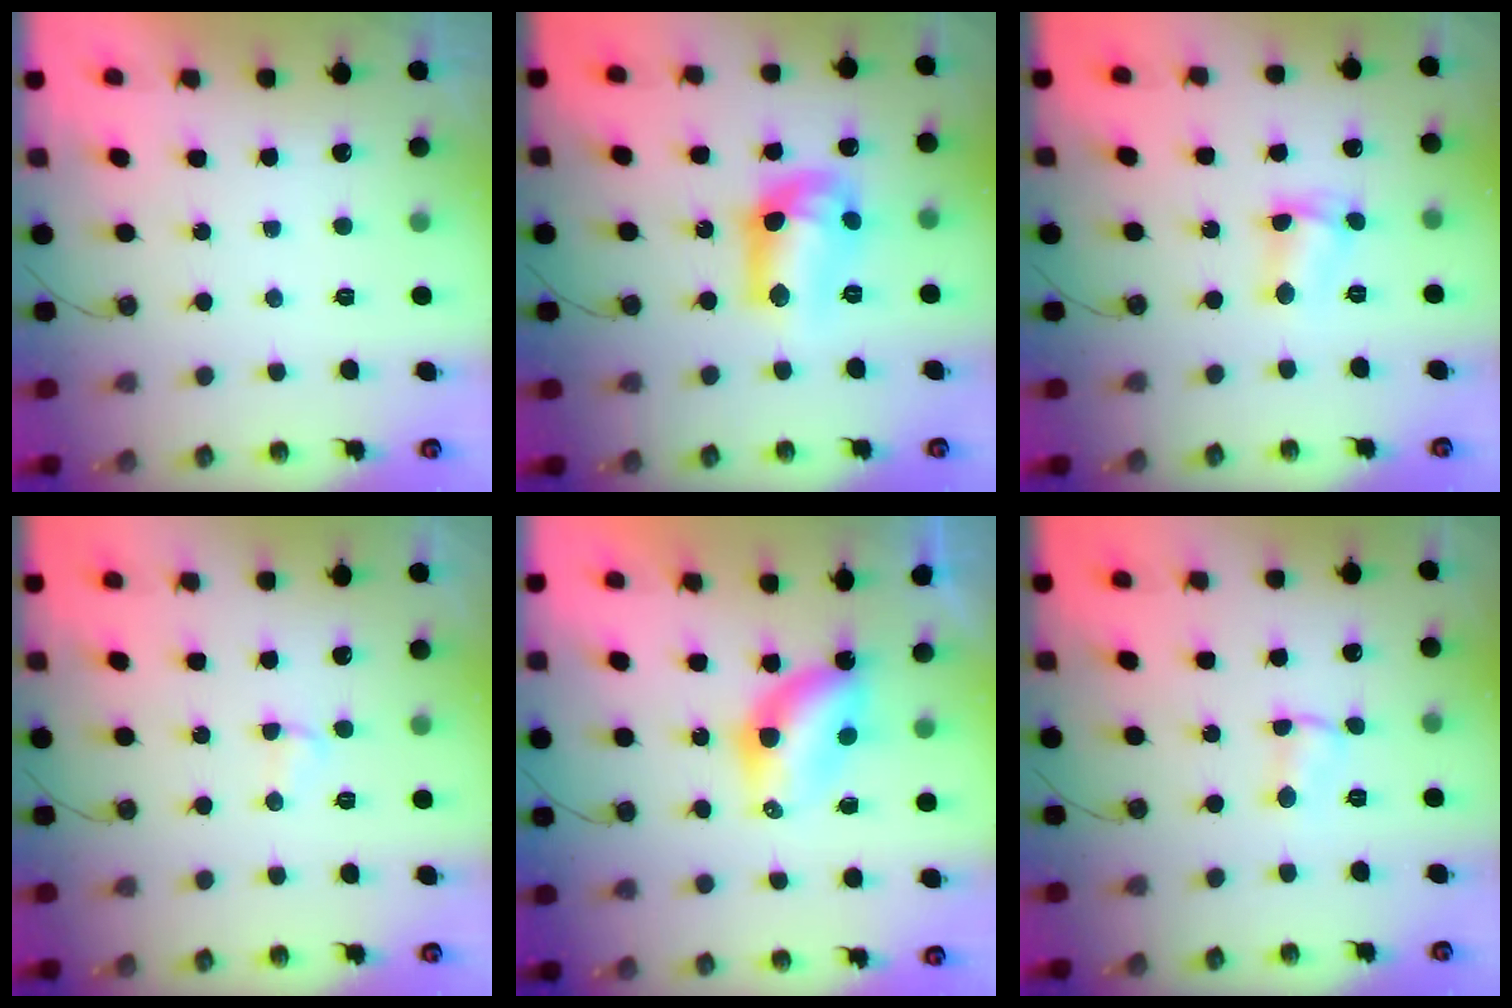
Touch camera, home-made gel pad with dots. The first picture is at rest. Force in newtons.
{"total": 13.2, "press": 13.1, "slide": 1.0}
{"total": 4.3, "press": 4.2, "slide": 0.3}
{"total": 2.5, "press": 2.4, "slide": 0.7}
{"total": 6.8, "press": 6.8, "slide": 0.2}
{"total": 3.5, "press": 1.5, "slide": 3.1}